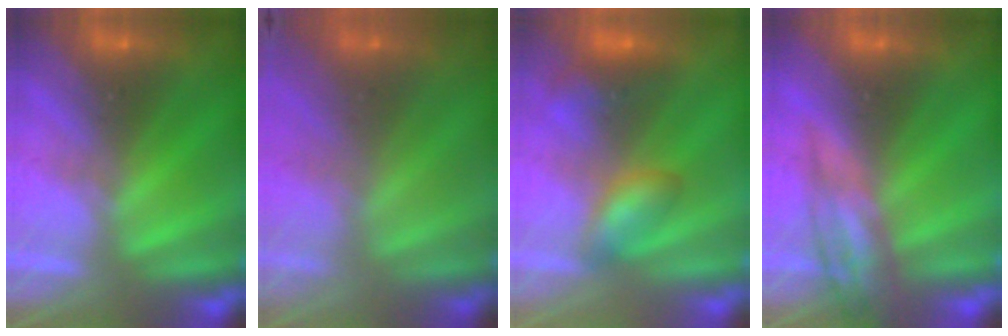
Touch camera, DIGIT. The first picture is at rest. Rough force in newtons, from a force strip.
{"total": 2.3}
{"total": 2.9}
{"total": 2.5}